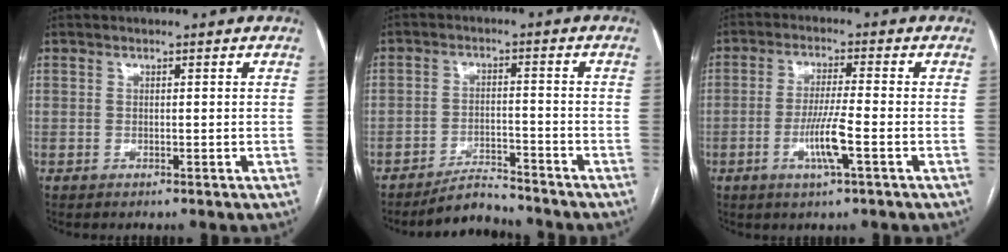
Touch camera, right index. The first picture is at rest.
{"total": 4.9, "force": [-4.8, 0.8, 0.6], "torque": [-0.010, -0.005, -0.081]}
{"total": 6.5, "force": [-2.3, -0.2, 6.0], "torque": [-0.115, -0.009, -0.043]}